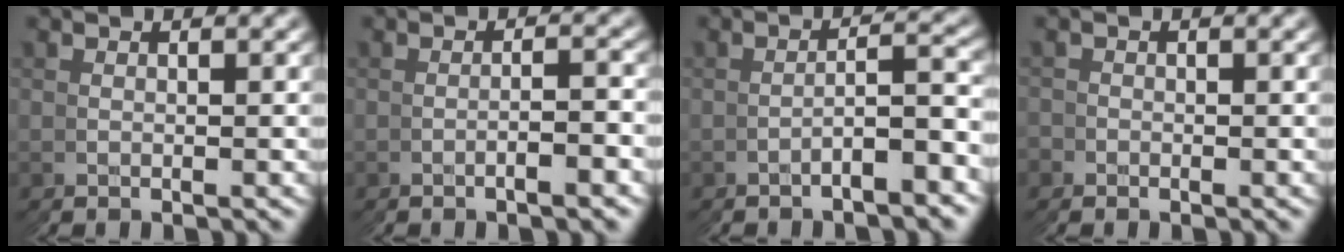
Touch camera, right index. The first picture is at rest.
{"total": 1.8, "force": [-1.0, -0.8, 1.2], "torque": [-0.022, 0.006, -0.022]}
{"total": 3.0, "force": [-2.3, -0.8, 1.8], "torque": [-0.016, 0.013, -0.043]}
{"total": 1.8, "force": [-0.9, 0.0, -1.6], "torque": [0.032, 0.003, -0.021]}